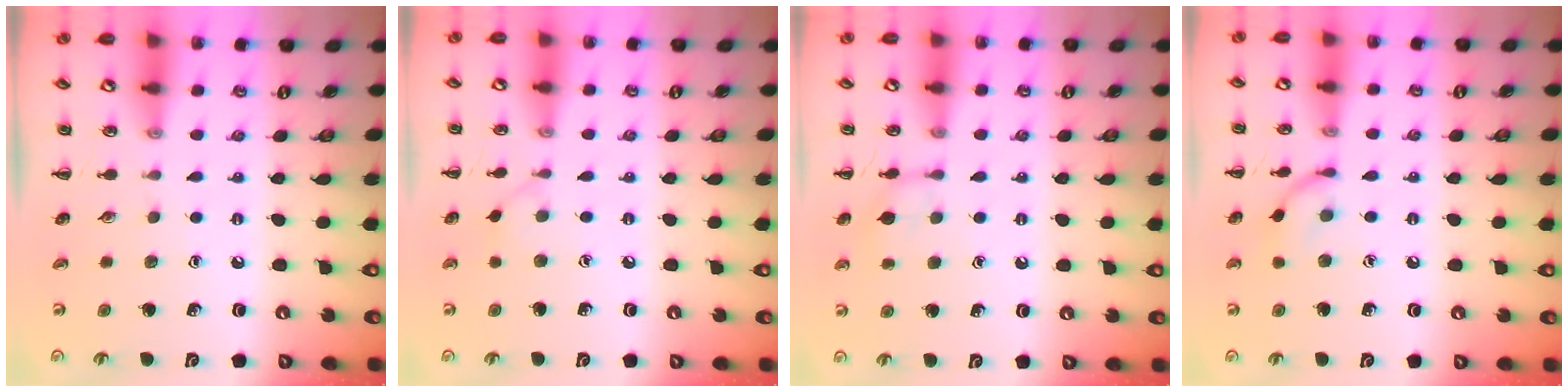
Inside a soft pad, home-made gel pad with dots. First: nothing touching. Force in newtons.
{"total": 2.7, "press": 2.5, "slide": 1.2}
{"total": 7.2, "press": 7.1, "slide": 1.1}
{"total": 8.3, "press": 8.2, "slide": 0.3}